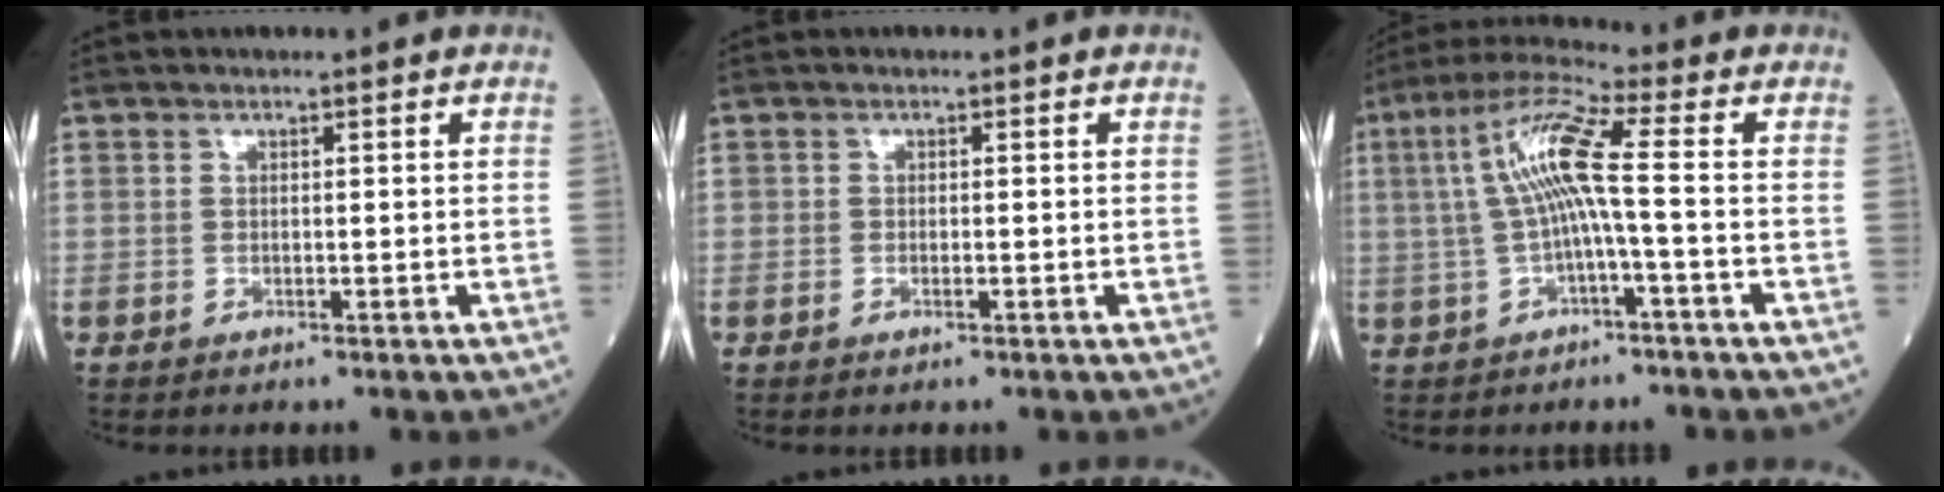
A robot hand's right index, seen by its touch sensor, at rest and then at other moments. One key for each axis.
{"total": 0.7, "fx": -0.3, "fy": 0.2, "fz": 0.5, "tx": -0.012, "ty": -0.001, "tz": -0.006}
{"total": 9.1, "fx": 0.0, "fy": 0.2, "fz": 9.1, "tx": -0.185, "ty": 0.030, "tz": -0.001}